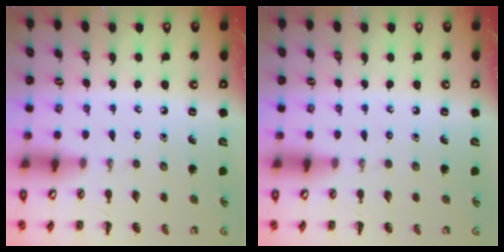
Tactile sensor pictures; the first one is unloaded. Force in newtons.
{"total": 0.0}